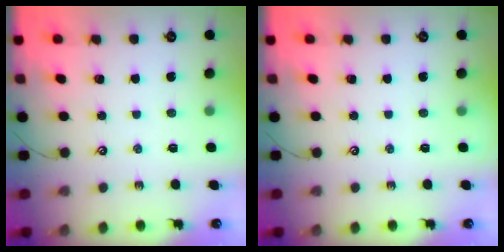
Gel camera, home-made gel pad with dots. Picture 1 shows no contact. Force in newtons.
{"total": 0.0}